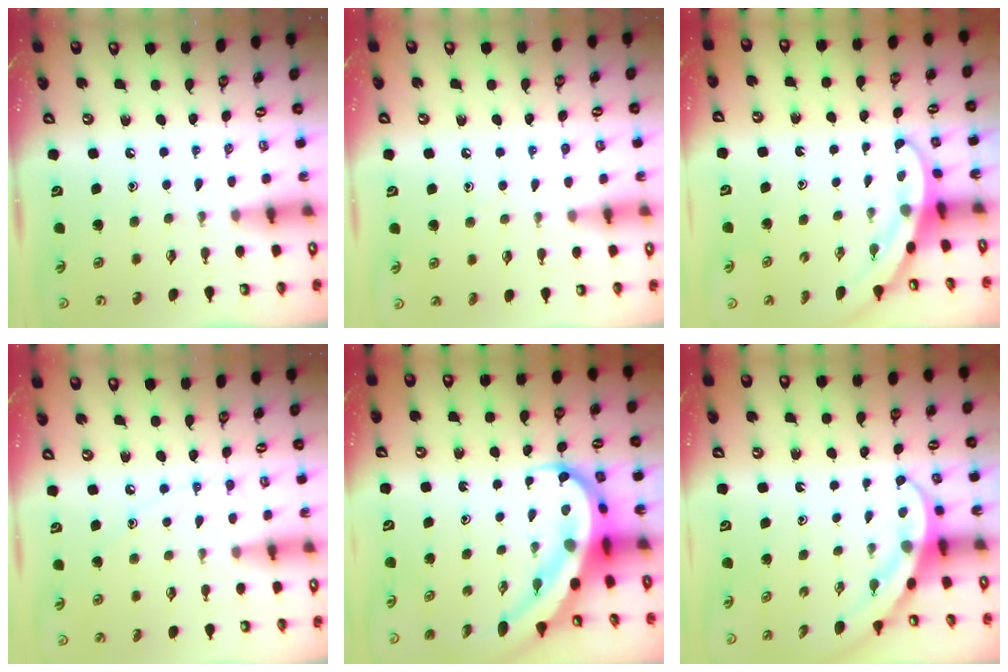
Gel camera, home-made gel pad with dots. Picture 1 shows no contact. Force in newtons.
{"total": 4.8, "press": 4.8, "slide": 0.6}
{"total": 3.2, "press": 3.2, "slide": 0.2}
{"total": 6.4, "press": 6.4, "slide": 0.7}
{"total": 11.5, "press": 11.3, "slide": 2.2}
{"total": 4.0, "press": 4.0, "slide": 0.4}